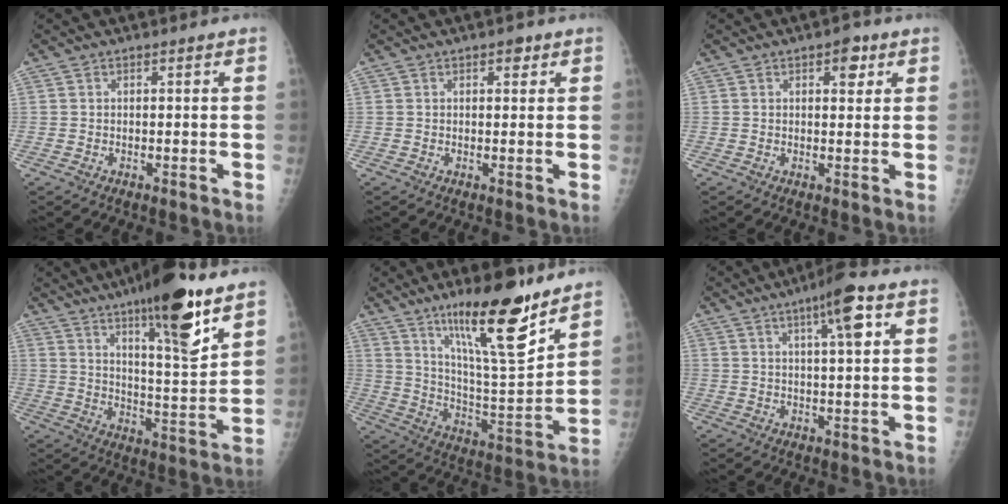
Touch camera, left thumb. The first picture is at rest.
{"total": 1.7, "force": [0.9, 0.9, 1.0], "torque": [-0.004, -0.002, 0.010]}
{"total": 3.5, "force": [1.7, 1.9, 2.4], "torque": [-0.015, -0.004, 0.019]}
{"total": 17.6, "force": [11.0, 3.4, 13.4], "torque": [-0.185, -0.067, 0.175]}
{"total": 19.9, "force": [13.2, 4.0, 14.4], "torque": [-0.205, -0.084, 0.225]}
{"total": 8.0, "force": [3.4, 1.2, 7.1], "torque": [-0.112, -0.003, 0.050]}